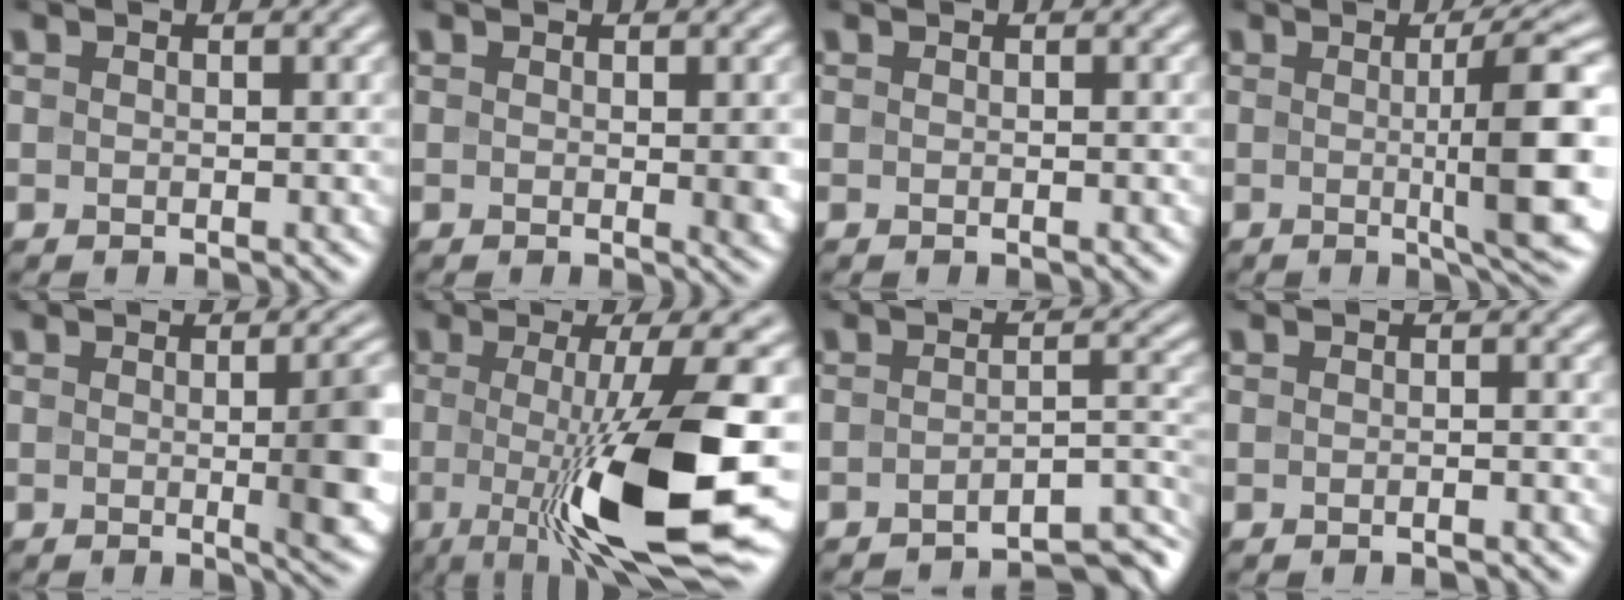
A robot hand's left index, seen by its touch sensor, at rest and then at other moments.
{"total": 1.5, "force": [0.1, 0.2, 1.4], "torque": [-0.016, -0.005, 0.000]}
{"total": 0.0}
{"total": 8.6, "force": [0.0, 1.5, 8.5], "torque": [-0.112, 0.001, 0.002]}
{"total": 6.5, "force": [-0.2, 1.8, 6.2], "torque": [-0.064, -0.007, 0.002]}
{"total": 12.7, "force": [-1.7, 2.7, 12.3], "torque": [-0.177, -0.019, -0.026]}
{"total": 5.5, "force": [-4.8, 0.8, 2.4], "torque": [-0.024, 0.008, -0.067]}
{"total": 0.7, "force": [-0.6, 0.1, 0.4], "torque": [-0.004, 0.002, -0.009]}